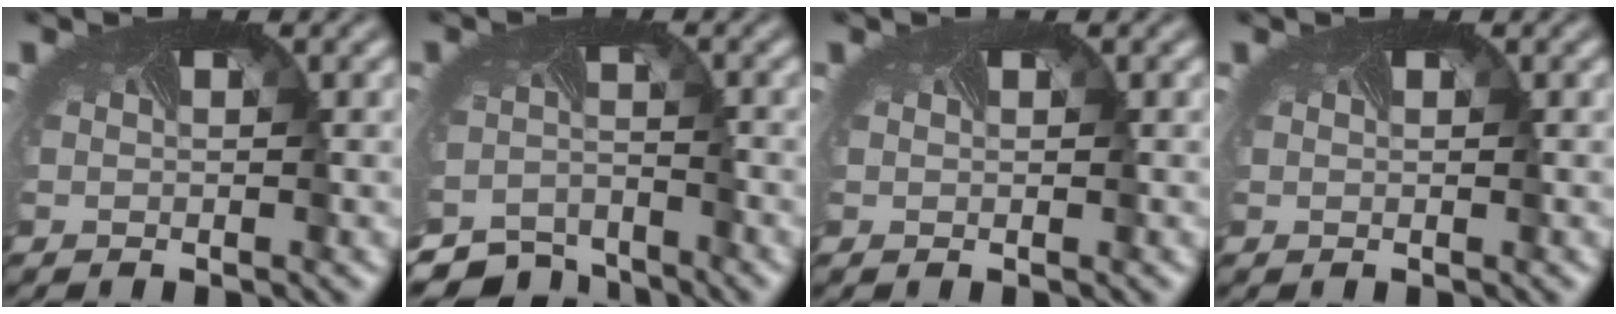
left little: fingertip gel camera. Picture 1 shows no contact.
{"total": 6.2, "force": [-6.0, 1.4, 0.0], "torque": [-0.005, -0.034, -0.104]}
{"total": 0.0}
{"total": 0.0}